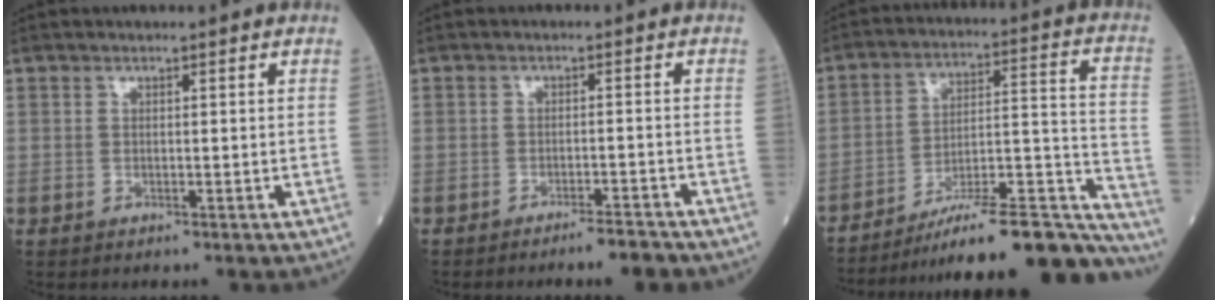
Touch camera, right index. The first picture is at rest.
{"total": 3.4, "force": [-3.0, 0.0, 1.6], "torque": [-0.024, -0.004, -0.045]}
{"total": 25.9, "force": [-22.9, 1.9, 11.9], "torque": [-0.097, 0.018, -0.330]}